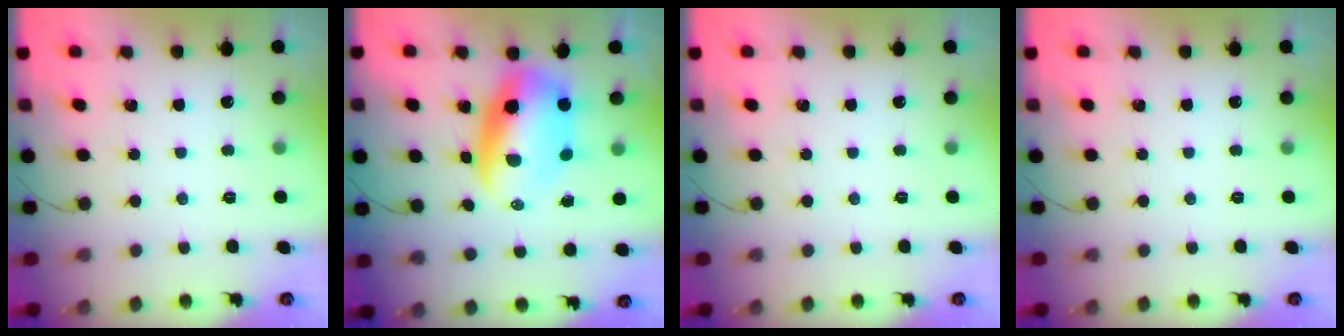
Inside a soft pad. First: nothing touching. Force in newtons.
{"total": 10.9, "press": 10.6, "slide": 2.6}
{"total": 0.0}
{"total": 0.0}